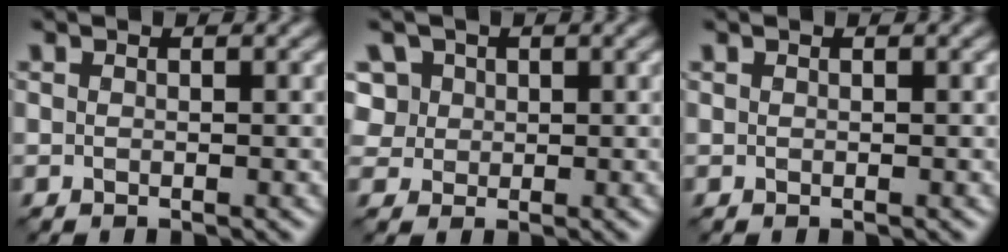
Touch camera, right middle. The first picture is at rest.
{"total": 5.6, "force": [2.8, 4.5, 2.0], "torque": [-0.048, 0.019, 0.037]}
{"total": 0.0}